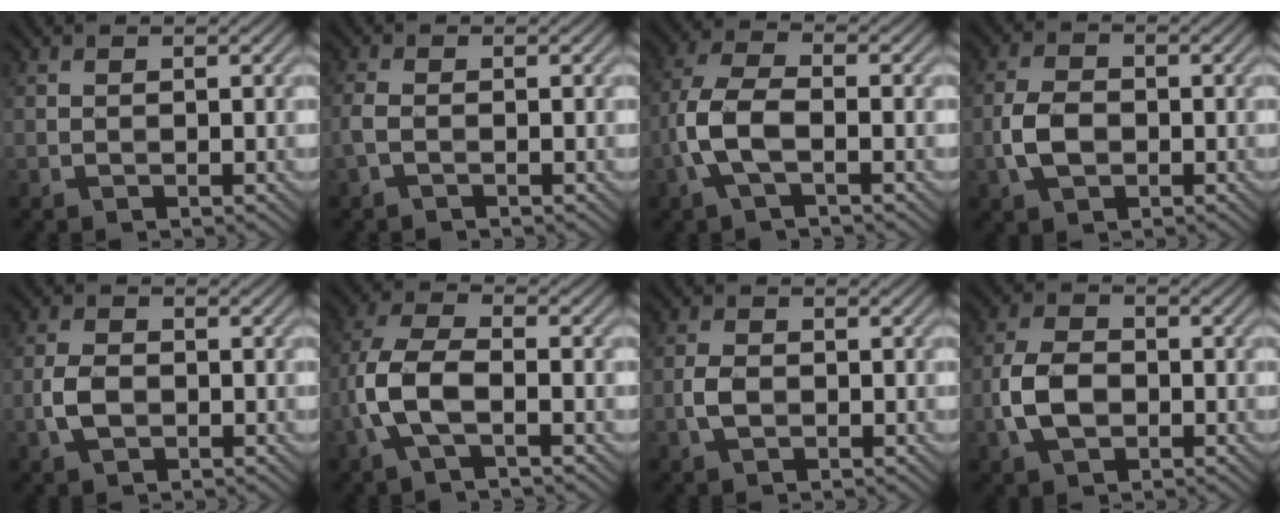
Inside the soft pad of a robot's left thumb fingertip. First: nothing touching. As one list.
[{"total": 1.6, "force": [-0.8, 0.5, 1.3], "torque": [-0.038, 0.002, -0.022]}, {"total": 6.2, "force": [-1.9, 2.4, 5.4], "torque": [-0.127, 0.008, -0.048]}, {"total": 4.6, "force": [-1.2, 2.9, 3.3], "torque": [-0.077, -0.002, -0.029]}, {"total": 3.4, "force": [-0.9, 2.2, 2.5], "torque": [-0.060, 0.000, -0.022]}, {"total": 7.0, "force": [-2.1, 2.8, 6.0], "torque": [-0.145, 0.009, -0.051]}, {"total": 2.5, "force": [-0.6, 1.6, 1.8], "torque": [-0.042, 0.002, -0.016]}, {"total": 5.8, "force": [-1.4, 3.7, 4.3], "torque": [-0.101, -0.001, -0.032]}]